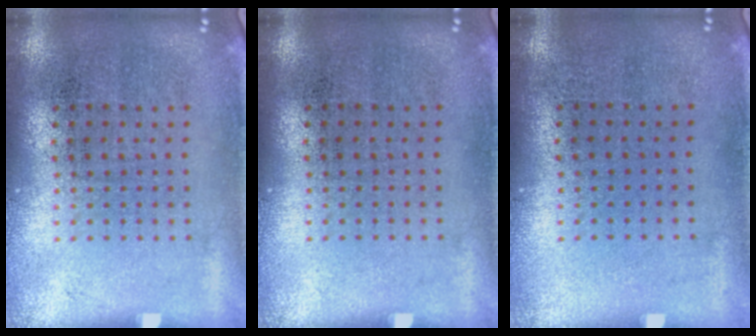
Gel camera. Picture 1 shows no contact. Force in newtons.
{"total": 0.0}
{"total": 0.0}